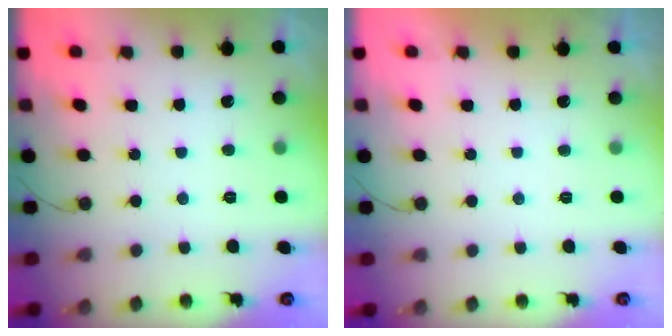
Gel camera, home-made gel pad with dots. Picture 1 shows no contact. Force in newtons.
{"total": 0.0}